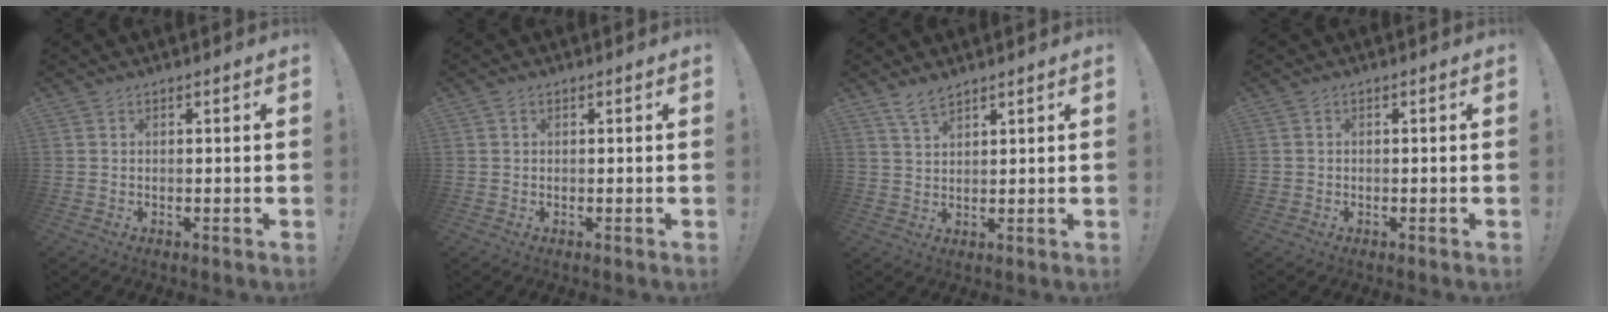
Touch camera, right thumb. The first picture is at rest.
{"total": 0.6, "force": [0.2, 0.5, 0.3], "torque": [0.000, 0.001, 0.003]}
{"total": 4.6, "force": [3.8, 1.5, 2.2], "torque": [-0.038, -0.022, 0.069]}
{"total": 0.8, "force": [-0.1, 0.8, 0.2], "torque": [-0.002, 0.002, -0.003]}